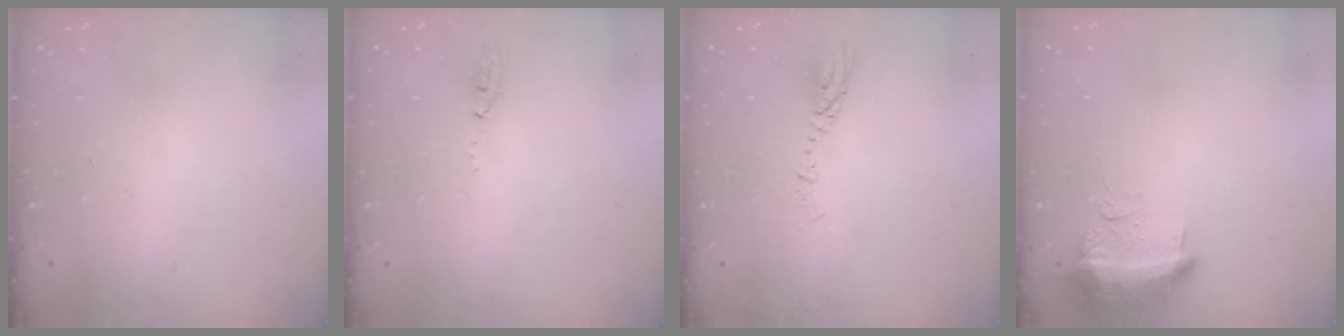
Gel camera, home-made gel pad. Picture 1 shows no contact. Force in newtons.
{"total": 11.2, "press": 5.8, "slide": 9.6}
{"total": 4.0, "press": 3.9, "slide": 0.2}
{"total": 19.1, "press": 13.0, "slide": 14.0}